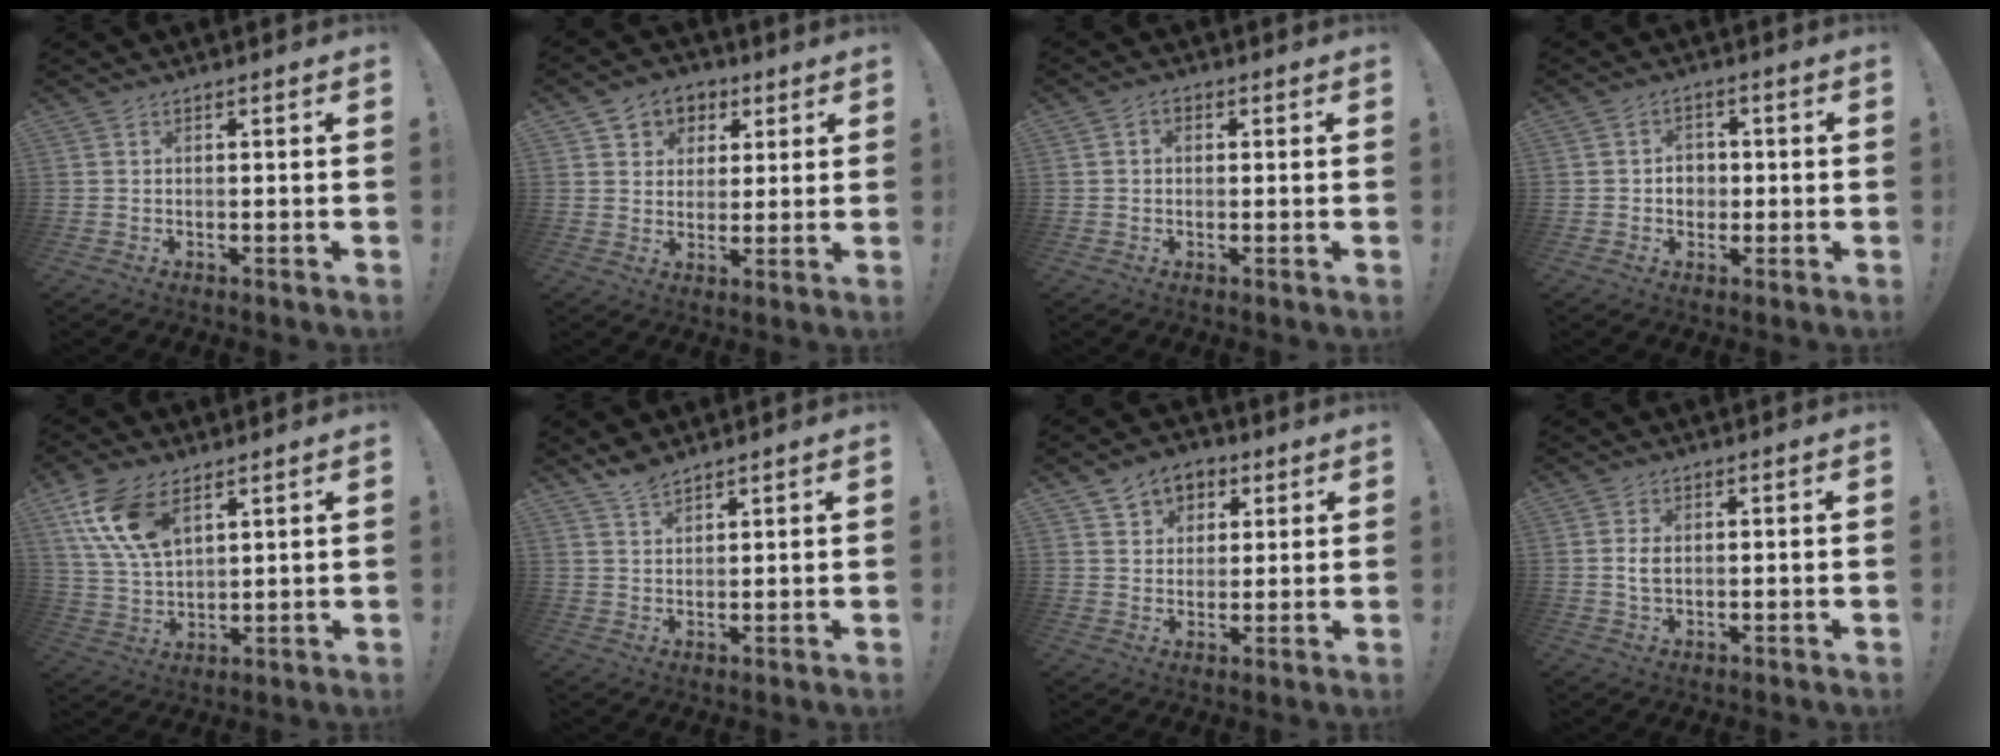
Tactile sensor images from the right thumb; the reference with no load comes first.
{"total": 7.0, "force": [2.1, 6.6, 1.4], "torque": [-0.007, -0.014, 0.042]}
{"total": 2.0, "force": [0.0, 1.5, 1.3], "torque": [-0.018, 0.004, -0.002]}
{"total": 4.9, "force": [-0.2, 4.4, 2.0], "torque": [-0.028, -0.002, -0.003]}
{"total": 14.7, "force": [7.6, 8.1, 9.6], "torque": [-0.192, -0.022, 0.145]}
{"total": 4.5, "force": [4.0, 1.2, 1.6], "torque": [-0.027, -0.026, 0.073]}
{"total": 7.5, "force": [3.6, 6.2, 2.2], "torque": [-0.019, -0.023, 0.067]}
{"total": 3.0, "force": [0.3, 1.9, 2.3], "torque": [-0.031, -0.001, 0.002]}